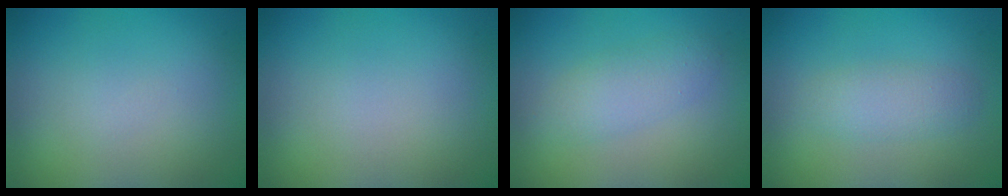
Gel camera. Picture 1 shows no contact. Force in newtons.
{"total": 0.0}
{"total": 2.4, "press": 2.4, "slide": 0.2}
{"total": 2.0, "press": 2.0, "slide": 0.1}